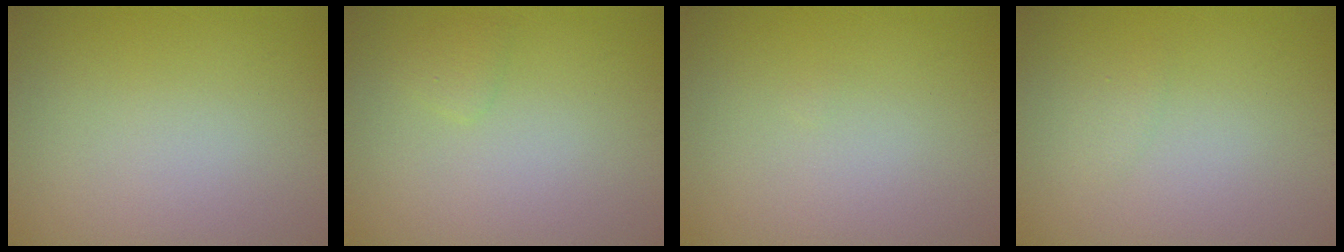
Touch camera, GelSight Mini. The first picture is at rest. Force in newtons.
{"total": 0.8, "press": 0.8, "slide": 0.1}
{"total": 0.0}
{"total": 0.6, "press": 0.6, "slide": 0.0}